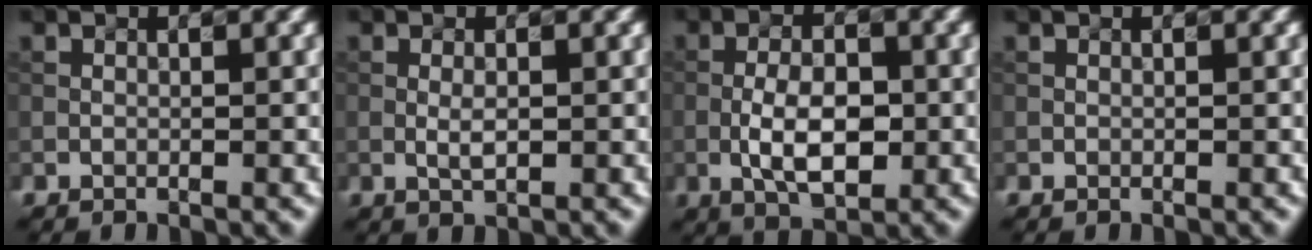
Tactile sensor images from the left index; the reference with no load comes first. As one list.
[{"total": 1.4, "force": [-0.1, 0.5, 1.3], "torque": [-0.027, 0.000, -0.001]}, {"total": 5.0, "force": [-1.1, 2.4, 4.3], "torque": [-0.077, 0.002, -0.022]}, {"total": 0.0}]